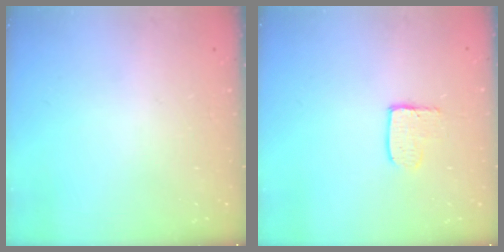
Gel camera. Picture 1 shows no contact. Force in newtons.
{"total": 3.8, "press": 3.8, "slide": 0.4}